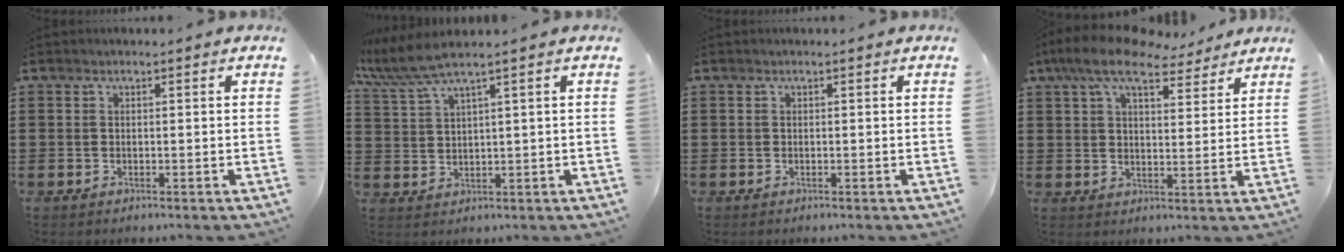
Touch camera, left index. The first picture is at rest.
{"total": 5.2, "force": [3.7, 0.3, 3.7], "torque": [-0.092, -0.009, 0.061]}
{"total": 0.0}
{"total": 10.4, "force": [8.0, 3.2, 5.8], "torque": [-0.121, -0.018, 0.144]}